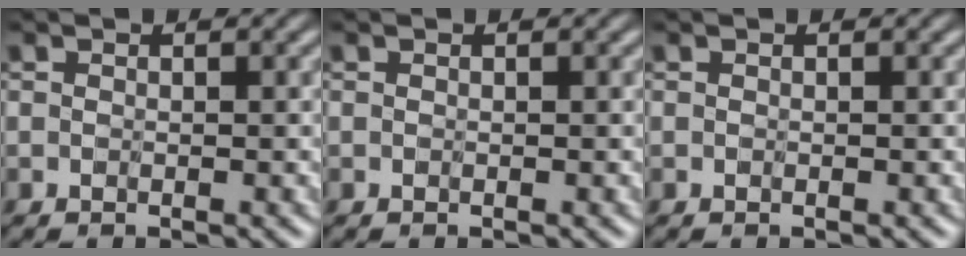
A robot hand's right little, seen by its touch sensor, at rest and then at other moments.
{"total": 0.0}
{"total": 0.0}